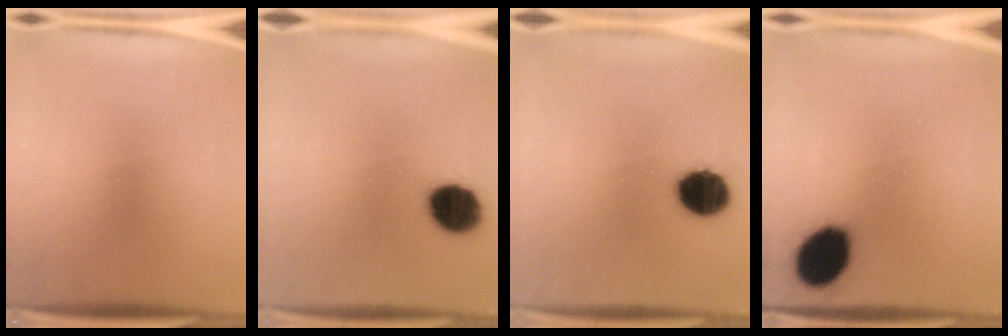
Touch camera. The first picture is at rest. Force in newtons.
{"total": 12.0}
{"total": 12.3}
{"total": 13.9}